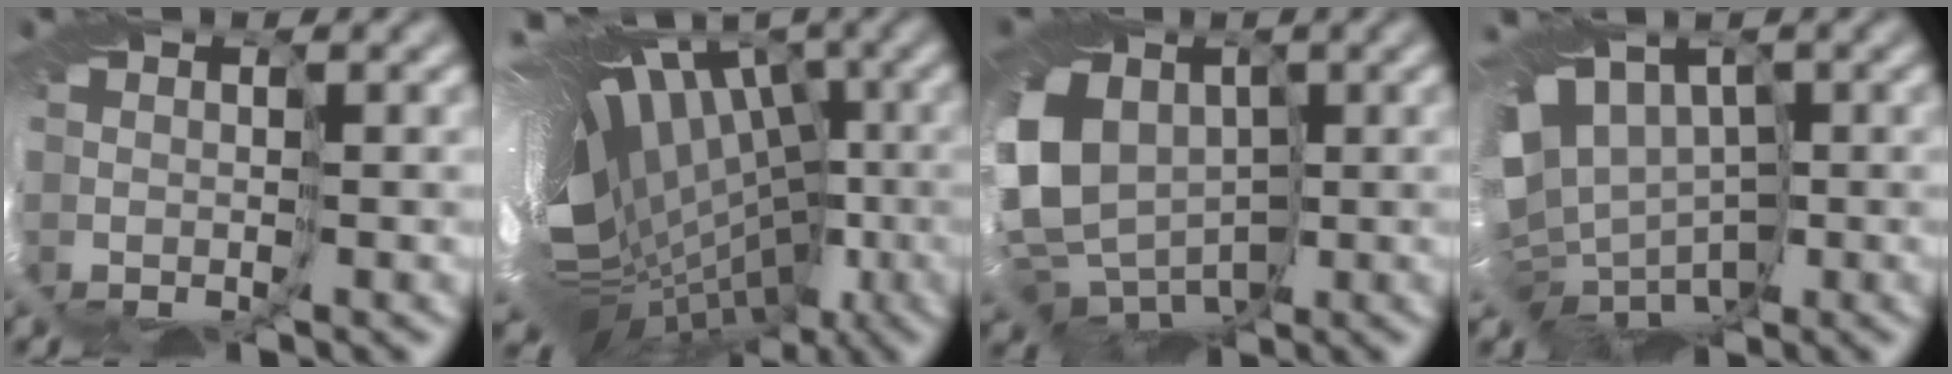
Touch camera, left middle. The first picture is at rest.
{"total": 17.7, "force": [-1.5, 11.9, 13.0], "torque": [-0.194, 0.031, -0.024]}
{"total": 12.6, "force": [0.3, 10.6, 6.9], "torque": [-0.166, -0.002, 0.006]}
{"total": 6.8, "force": [0.1, 5.7, 3.7], "torque": [-0.059, -0.006, 0.013]}